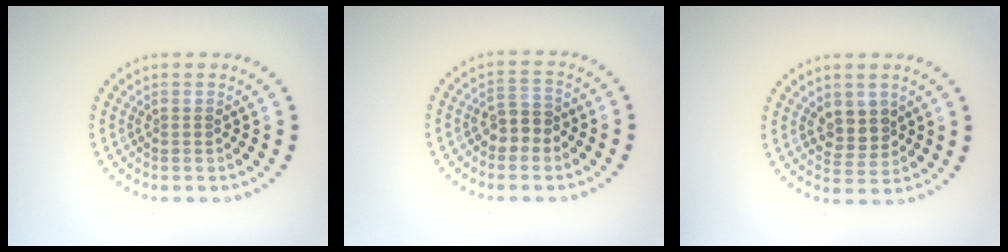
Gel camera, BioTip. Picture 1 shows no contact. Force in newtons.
{"total": 2.6, "press": 2.5, "slide": 0.7}
{"total": 2.8, "press": 2.7, "slide": 0.7}